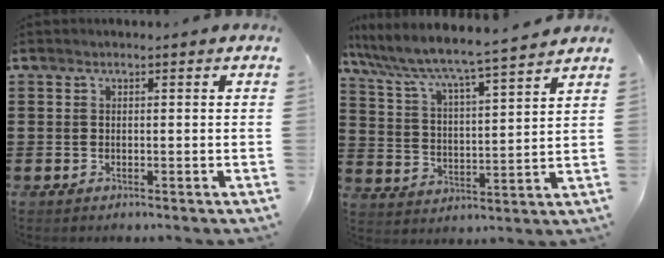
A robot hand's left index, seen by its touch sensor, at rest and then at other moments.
{"total": 5.0, "force": [4.5, -0.3, 2.0], "torque": [-0.062, -0.040, 0.066]}